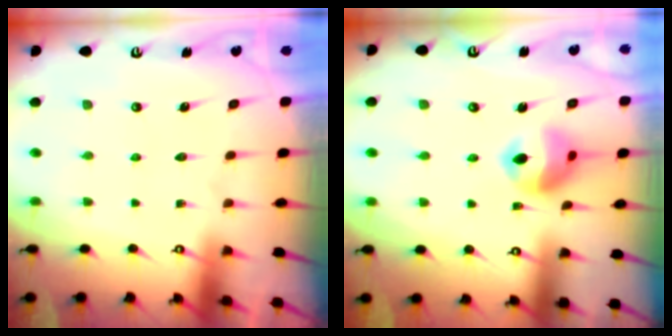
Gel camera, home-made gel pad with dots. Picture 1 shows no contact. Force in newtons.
{"total": 11.2, "press": 11.1, "slide": 1.4}